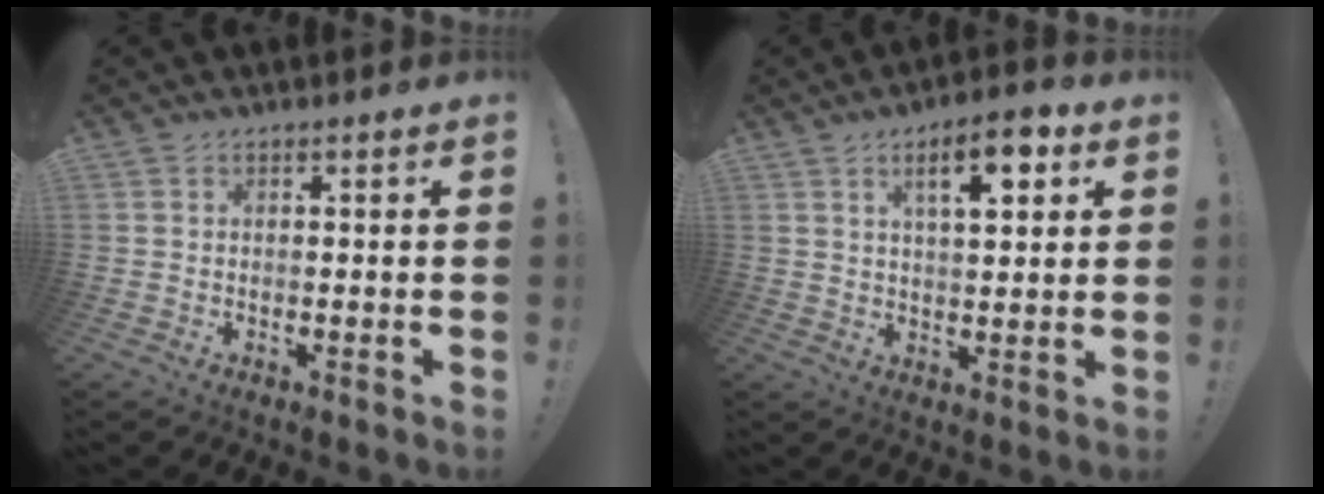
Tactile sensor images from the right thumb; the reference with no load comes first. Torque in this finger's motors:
{"motor_torque": [0.09, 0.15, 0.54, 0.43, 0.19]}